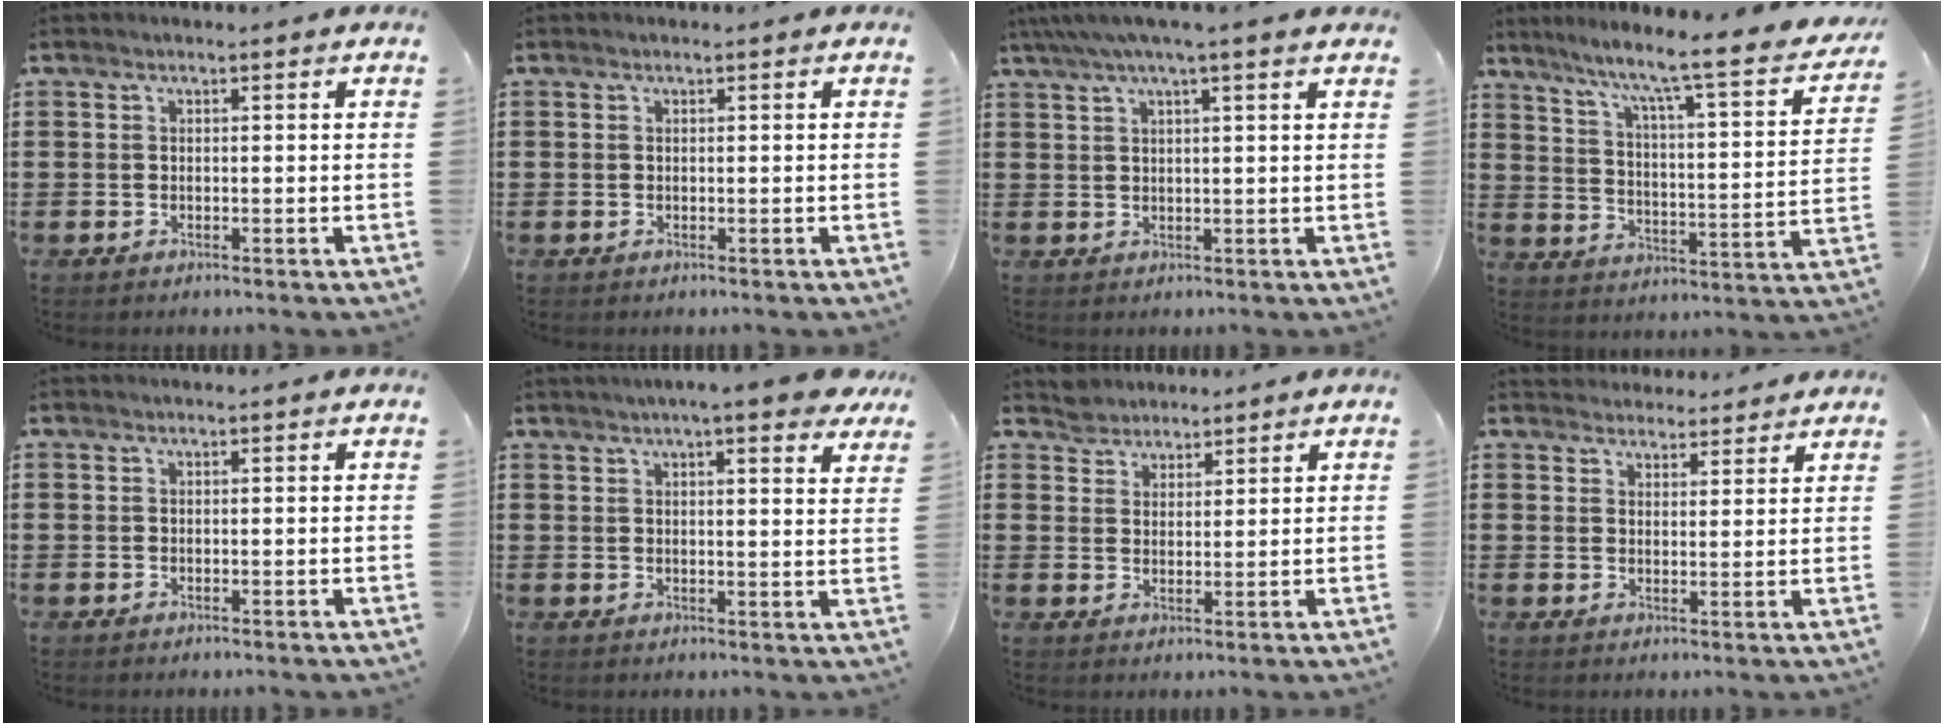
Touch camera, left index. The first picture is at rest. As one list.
[{"total": 0.0}, {"total": 3.2, "force": [2.2, -0.2, 2.3], "torque": [-0.051, 0.000, 0.038]}, {"total": 6.2, "force": [5.1, -0.9, 3.4], "torque": [-0.082, -0.055, 0.069]}, {"total": 0.0}, {"total": 5.5, "force": [4.6, -0.1, 3.0], "torque": [-0.063, -0.009, 0.079]}, {"total": 3.0, "force": [2.6, 1.4, -0.5], "torque": [-0.003, 0.006, 0.051]}, {"total": 3.2, "force": [3.0, 0.9, -0.5], "torque": [-0.001, -0.006, 0.057]}]